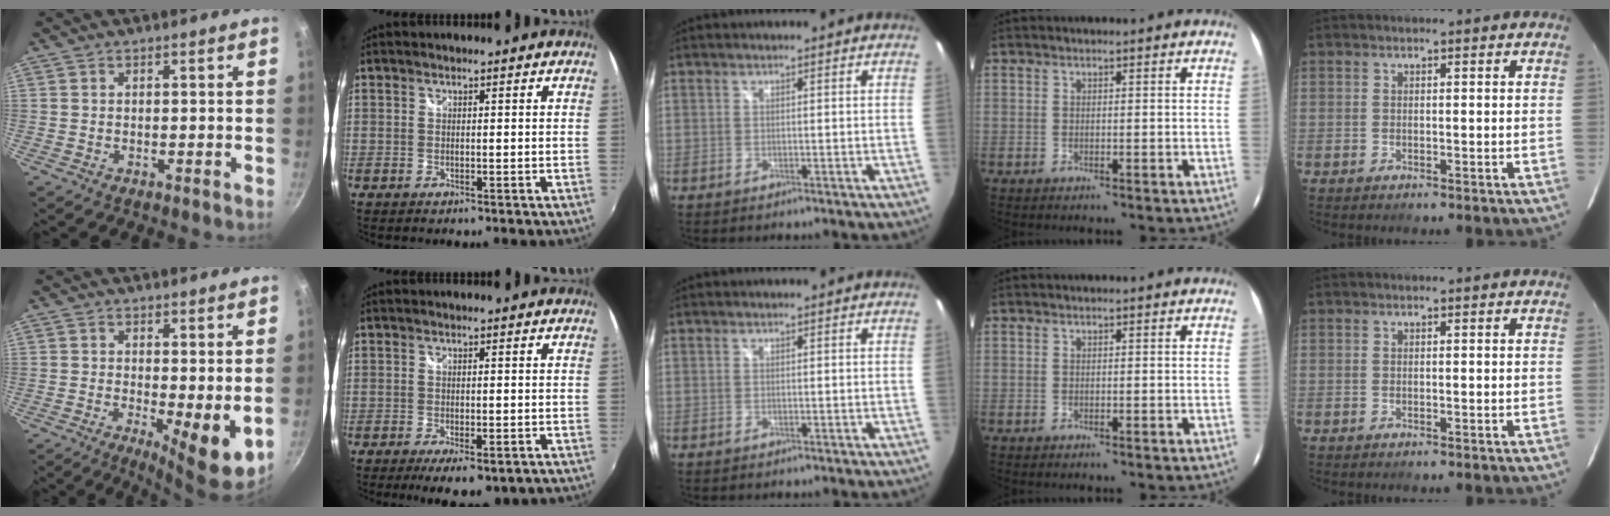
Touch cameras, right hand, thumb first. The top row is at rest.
{"thumb": {"total": 7.2, "force": [0.2, 2.2, 6.8], "torque": [-0.090, -0.019, 0.008]}, "index": {"total": 9.0, "force": [-6.1, 3.0, 5.9], "torque": [-0.120, -0.031, -0.084]}}